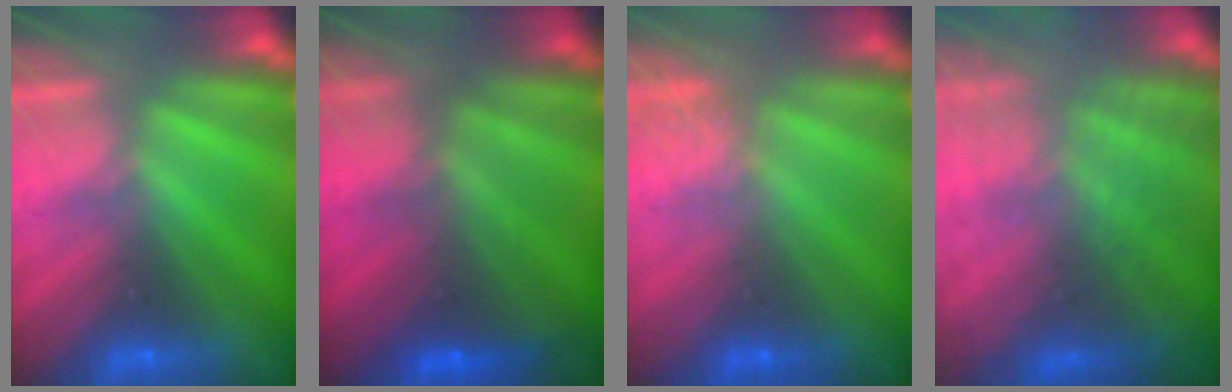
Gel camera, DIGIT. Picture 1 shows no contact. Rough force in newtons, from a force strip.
{"total": 6.3}
{"total": 1.8}
{"total": 7.7}